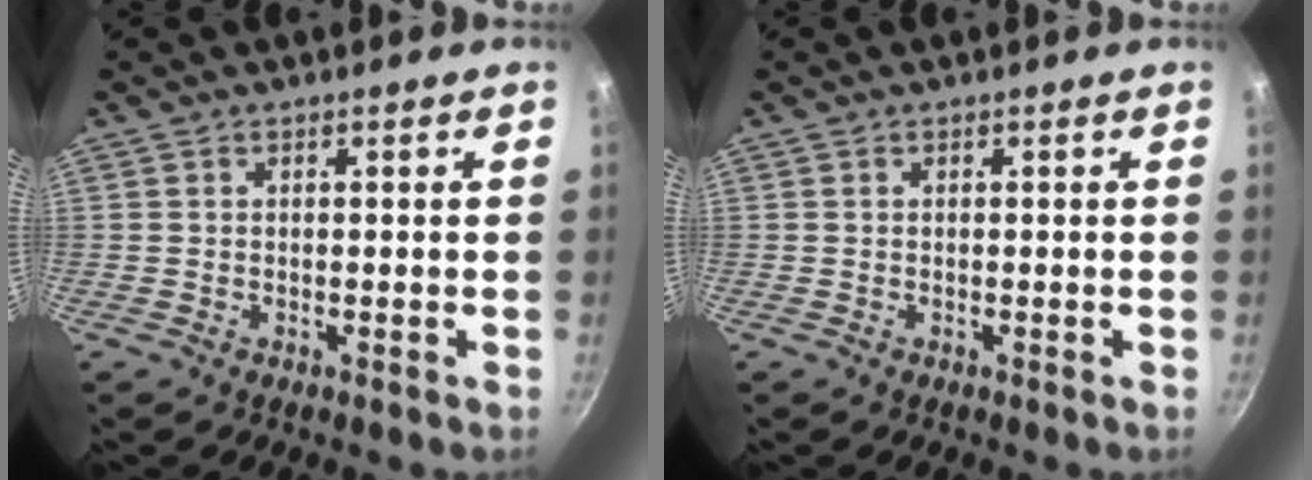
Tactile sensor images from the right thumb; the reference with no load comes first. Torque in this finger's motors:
{"motor_torque": [-0.08, 0.07, 0.00, 0.00, 0.00]}